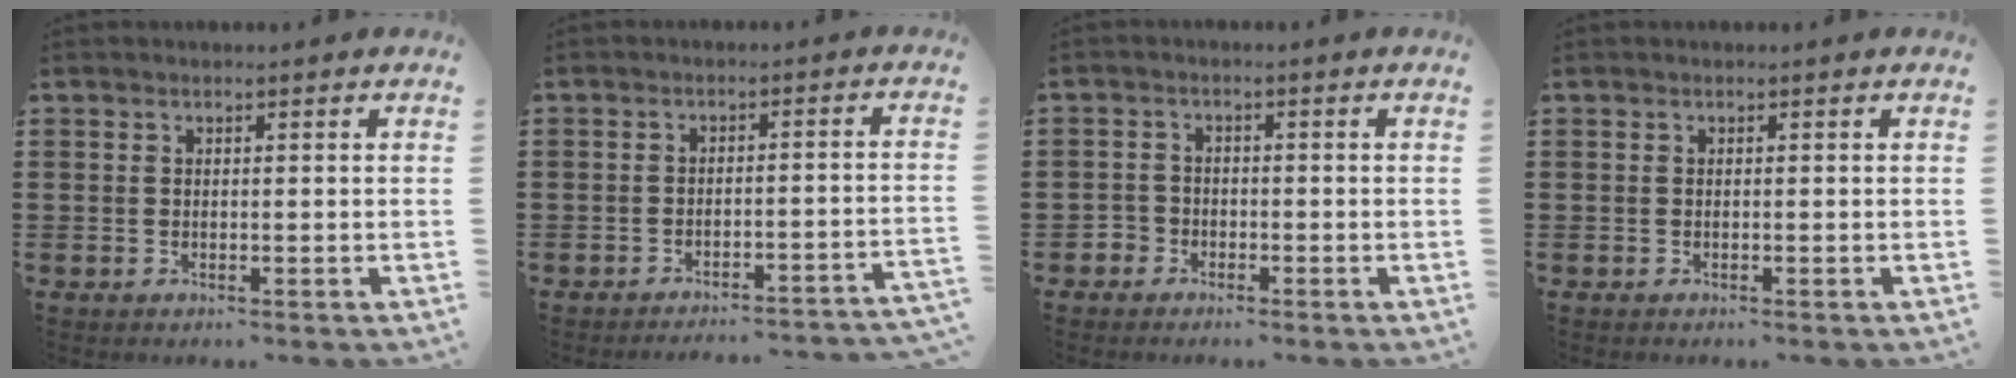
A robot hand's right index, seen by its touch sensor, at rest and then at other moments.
{"total": 3.1, "force": [-3.0, -0.4, 0.8], "torque": [-0.018, -0.004, -0.065]}
{"total": 2.0, "force": [-1.5, 1.4, 0.0], "torque": [-0.007, 0.003, -0.034]}
{"total": 0.0}